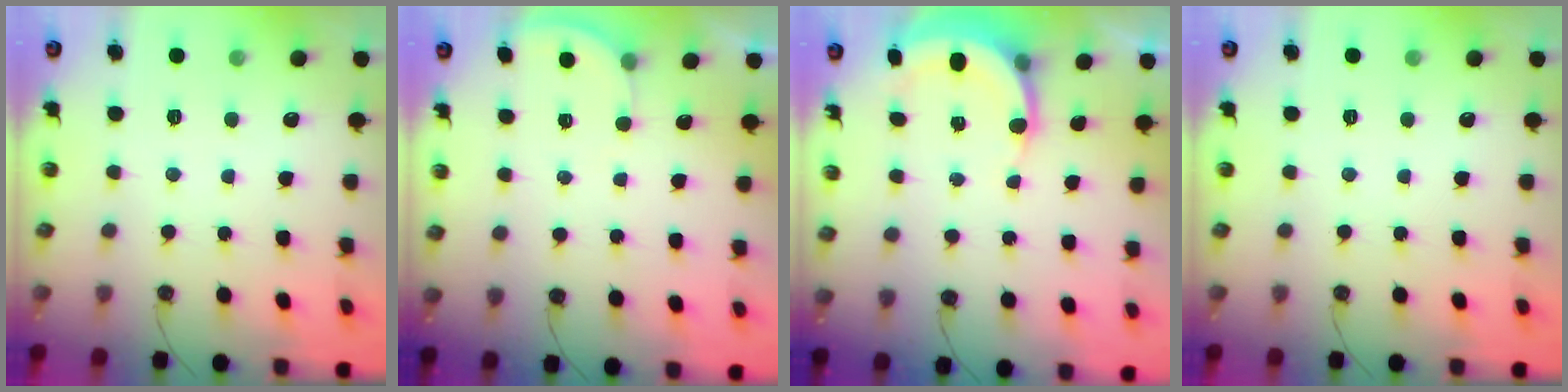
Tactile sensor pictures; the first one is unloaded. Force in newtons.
{"total": 2.2, "press": 2.2, "slide": 0.2}
{"total": 6.9, "press": 6.8, "slide": 1.0}
{"total": 0.0}